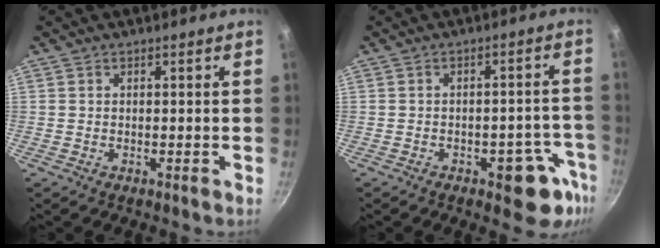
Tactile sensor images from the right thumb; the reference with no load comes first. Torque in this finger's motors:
{"motor_torque": [2.47, 2.56, 0.64, -0.23, 0.02]}